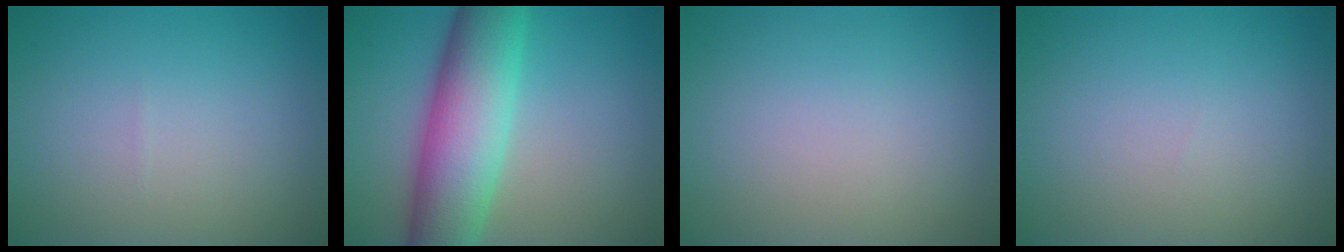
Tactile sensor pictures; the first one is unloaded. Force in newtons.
{"total": 9.8, "press": 9.8, "slide": 0.2}
{"total": 0.0}
{"total": 0.0}